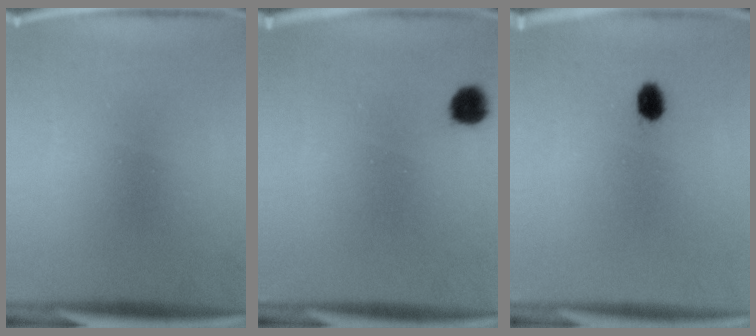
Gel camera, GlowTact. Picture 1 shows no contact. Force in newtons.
{"total": 3.6}
{"total": 2.7}